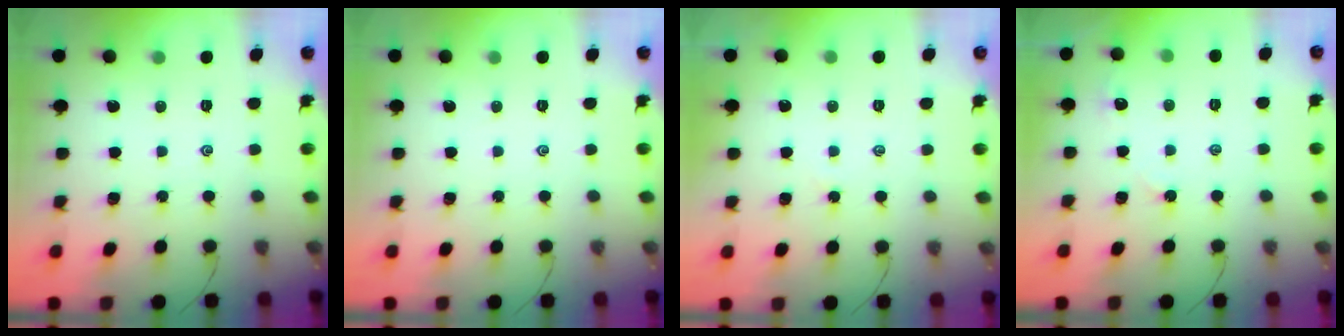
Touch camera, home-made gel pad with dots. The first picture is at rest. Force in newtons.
{"total": 0.0}
{"total": 1.4, "press": 1.4, "slide": 0.4}
{"total": 2.9, "press": 2.8, "slide": 0.3}